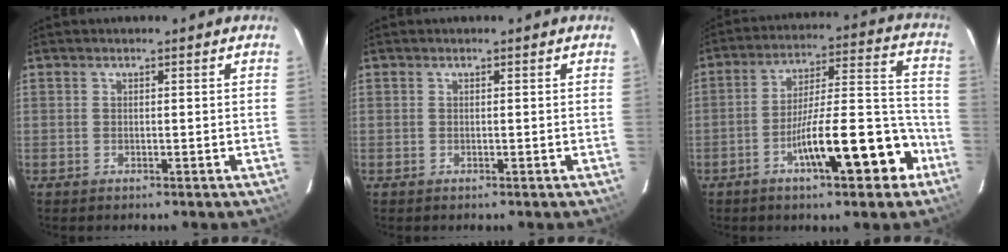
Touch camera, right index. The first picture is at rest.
{"total": 0.0}
{"total": 15.5, "force": [-7.3, 2.8, 13.4], "torque": [-0.211, 0.020, -0.110]}